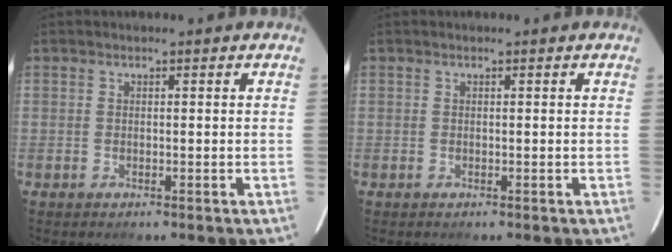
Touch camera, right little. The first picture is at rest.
{"total": 0.0}